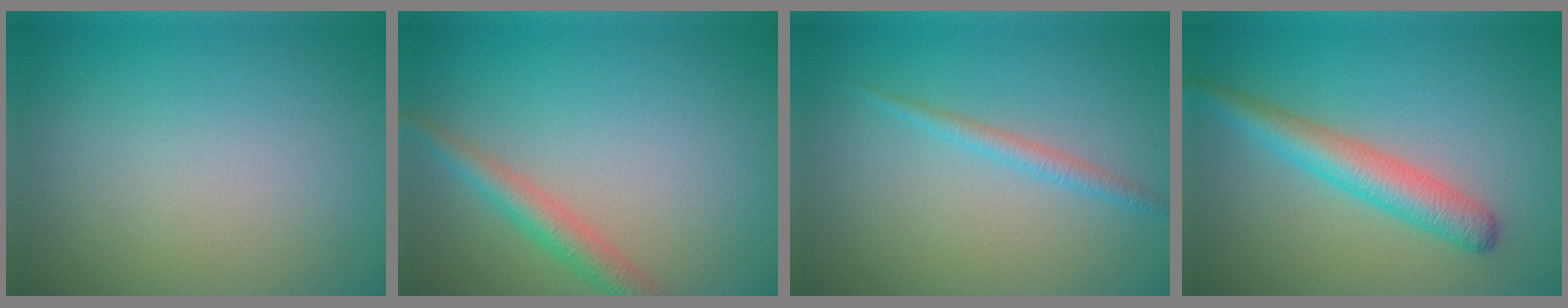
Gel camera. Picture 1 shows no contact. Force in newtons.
{"total": 2.8, "press": 2.8, "slide": 0.2}
{"total": 1.4, "press": 1.4, "slide": 0.1}
{"total": 4.0, "press": 4.0, "slide": 0.1}